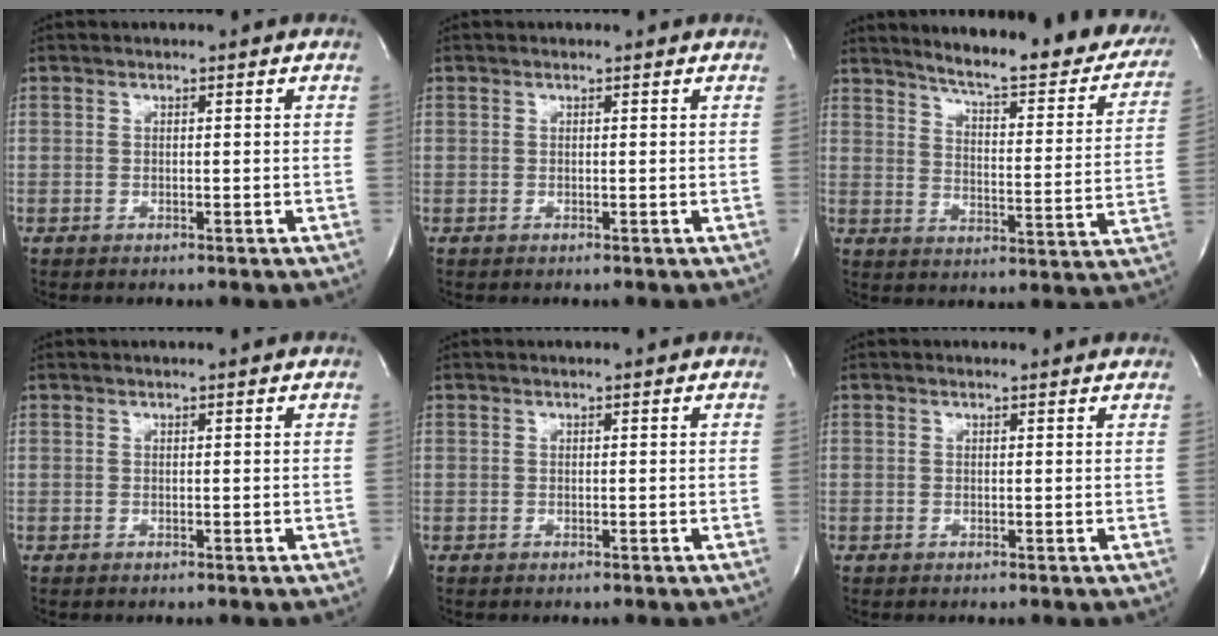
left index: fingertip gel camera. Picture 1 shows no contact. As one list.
[{"total": 0.5, "force": [0.5, 0.0, 0.0], "torque": [-0.005, 0.002, 0.006]}, {"total": 23.6, "force": [20.1, 4.2, 11.6], "torque": [-0.150, -0.055, 0.241]}, {"total": 1.8, "force": [1.7, -0.1, 0.6], "torque": [-0.009, 0.012, 0.023]}, {"total": 1.2, "force": [1.1, -0.1, 0.4], "torque": [-0.008, 0.008, 0.016]}, {"total": 3.1, "force": [3.0, 0.6, 0.6], "torque": [-0.017, 0.010, 0.028]}]